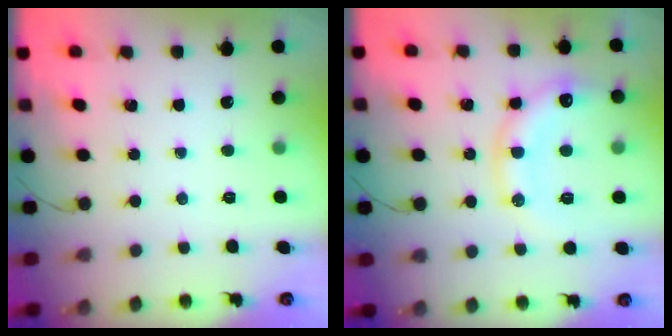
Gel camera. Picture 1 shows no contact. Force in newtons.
{"total": 14.6, "press": 14.4, "slide": 2.2}